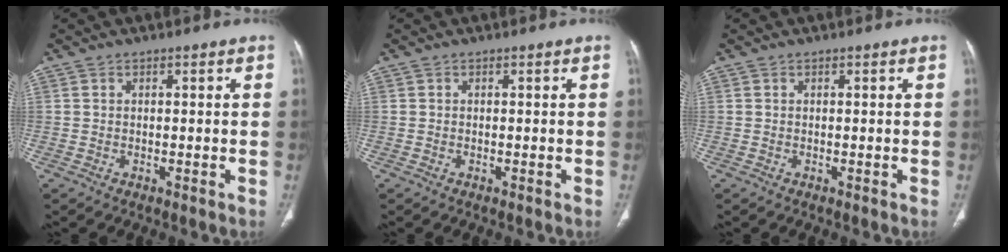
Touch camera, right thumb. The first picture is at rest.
{"total": 0.0}
{"total": 0.0}